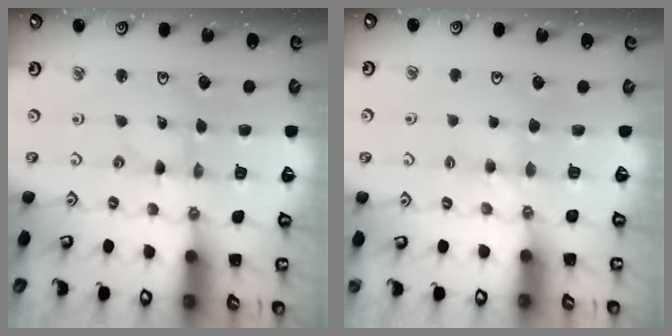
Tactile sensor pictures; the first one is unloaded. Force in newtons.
{"total": 3.9, "press": 3.9, "slide": 0.4}